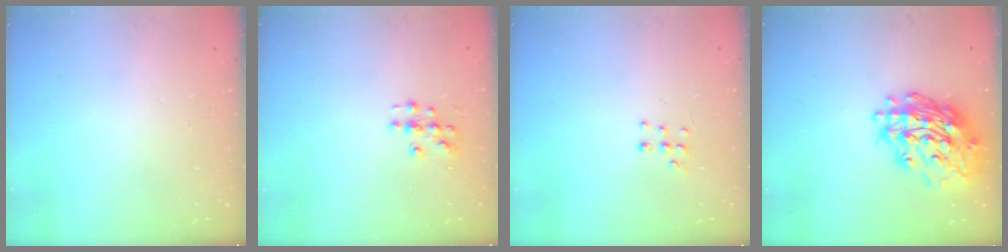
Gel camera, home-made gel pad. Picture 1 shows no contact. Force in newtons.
{"total": 3.9, "press": 3.9, "slide": 0.2}
{"total": 5.9, "press": 5.8, "slide": 0.7}
{"total": 20.7, "press": 20.6, "slide": 1.9}